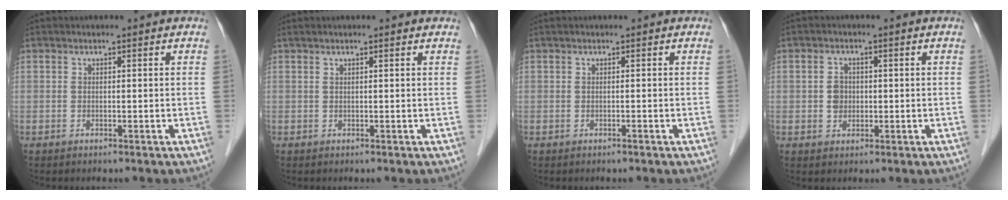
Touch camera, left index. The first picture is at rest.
{"total": 1.4, "force": [1.2, 0.0, 0.8], "torque": [-0.018, 0.022, 0.019]}
{"total": 0.6, "force": [-0.3, -0.1, 0.5], "torque": [-0.006, 0.003, -0.004]}
{"total": 2.7, "force": [-0.1, 2.2, 1.4], "torque": [-0.029, 0.009, 0.000]}